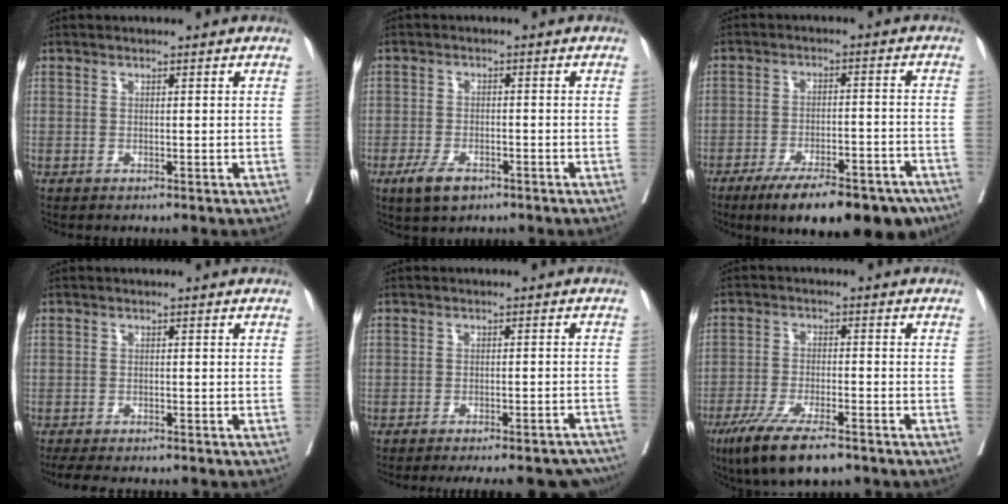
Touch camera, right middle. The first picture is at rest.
{"total": 4.5, "force": [-2.8, 1.9, 3.0], "torque": [-0.064, -0.004, -0.045]}
{"total": 17.0, "force": [-12.8, 4.5, 10.2], "torque": [-0.111, 0.004, -0.186]}
{"total": 7.7, "force": [-6.6, 1.7, 3.4], "torque": [-0.048, -0.008, -0.096]}
{"total": 16.4, "force": [-15.0, 3.3, 5.6], "torque": [-0.063, 0.001, -0.172]}
{"total": 10.9, "force": [-7.7, 2.3, 7.4], "torque": [-0.134, -0.024, -0.128]}